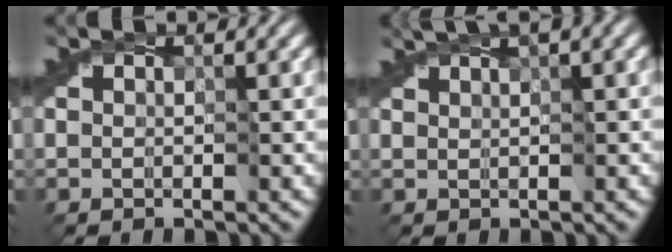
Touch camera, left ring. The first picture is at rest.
{"total": 3.1, "force": [1.8, 0.4, 2.4], "torque": [-0.038, 0.009, 0.024]}